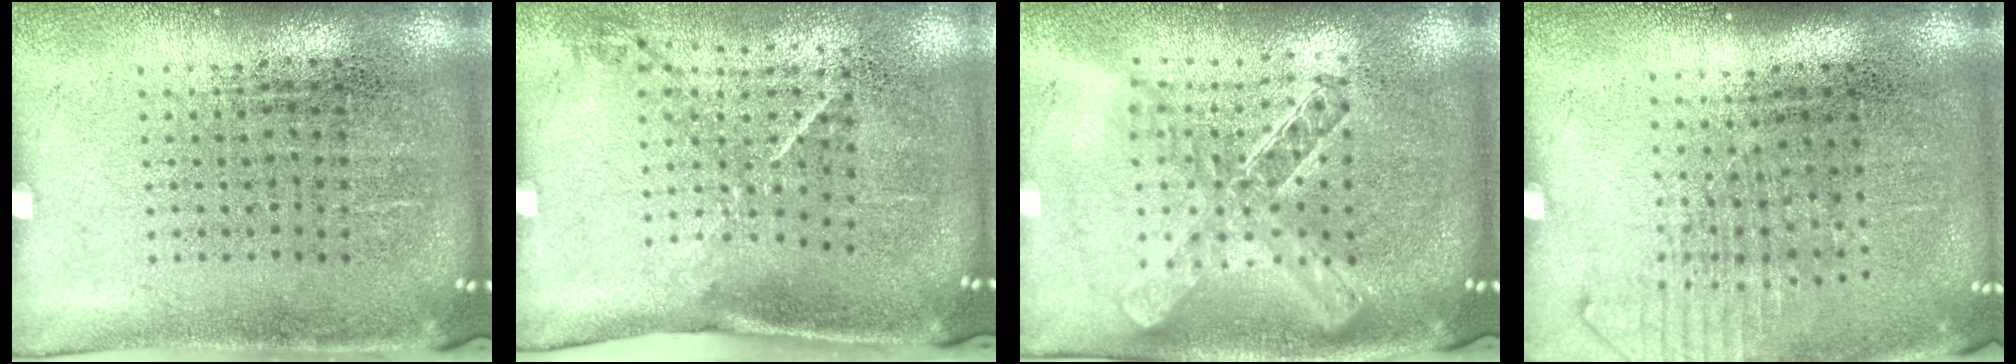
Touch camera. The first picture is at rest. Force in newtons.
{"total": 1.5, "press": 0.9, "slide": 1.1}
{"total": 2.0, "press": 1.7, "slide": 1.2}
{"total": 1.3, "press": 1.1, "slide": 0.8}